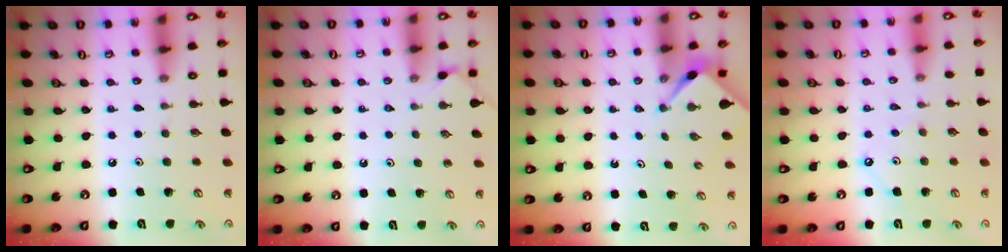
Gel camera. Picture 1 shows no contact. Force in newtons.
{"total": 2.1, "press": 2.1, "slide": 0.4}
{"total": 2.3, "press": 2.3, "slide": 0.3}
{"total": 3.0, "press": 2.9, "slide": 0.4}